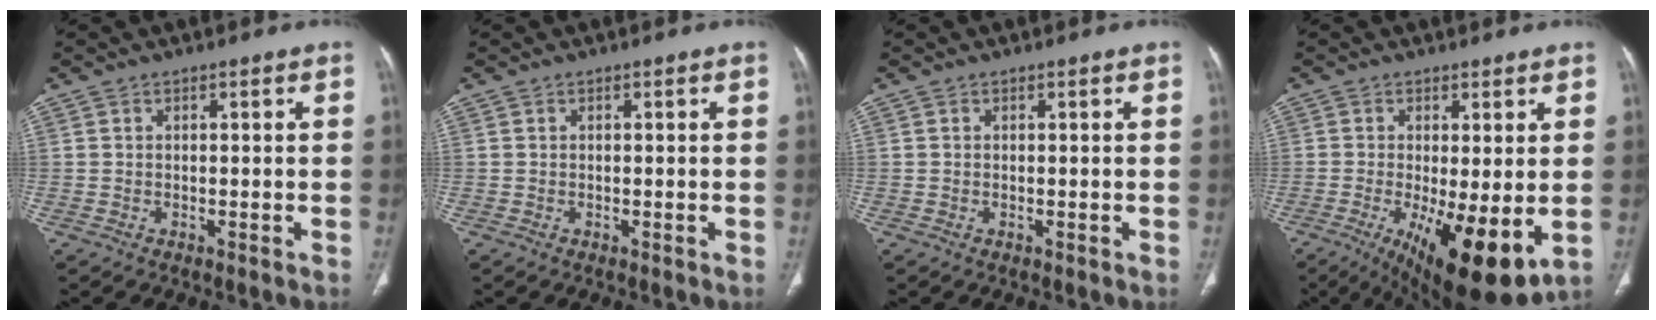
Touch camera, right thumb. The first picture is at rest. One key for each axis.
{"total": 0.0}
{"total": 0.0}
{"total": 14.7, "fx": -3.5, "fy": 4.7, "fz": 13.5, "tx": -0.195, "ty": -0.030, "tz": -0.037}